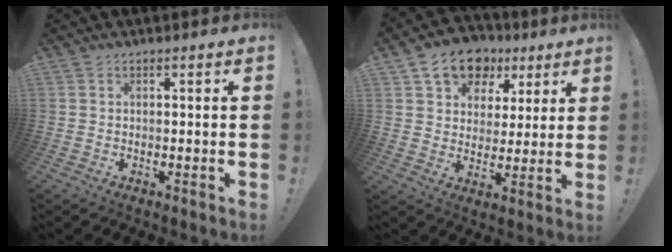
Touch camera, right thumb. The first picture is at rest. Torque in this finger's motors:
{"motor_torque": [0.52, 2.32, 0.39, -0.07, 0.01]}